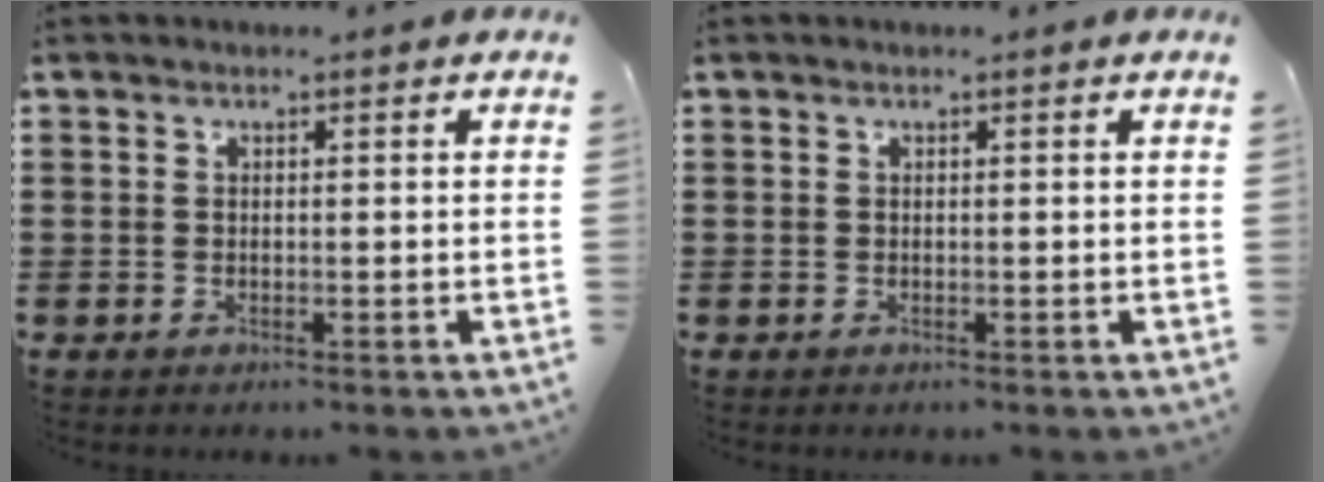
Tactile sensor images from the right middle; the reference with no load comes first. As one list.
[{"total": 0.0}]